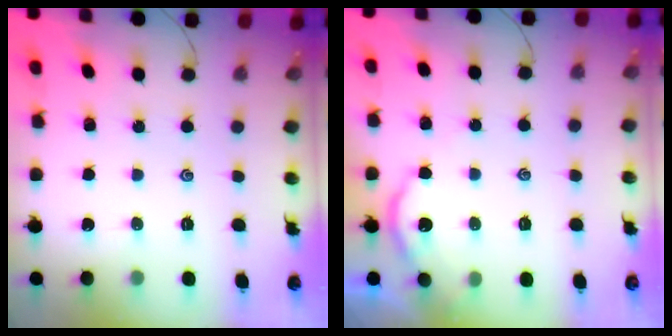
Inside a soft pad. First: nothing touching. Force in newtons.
{"total": 3.1, "press": 3.0, "slide": 0.3}